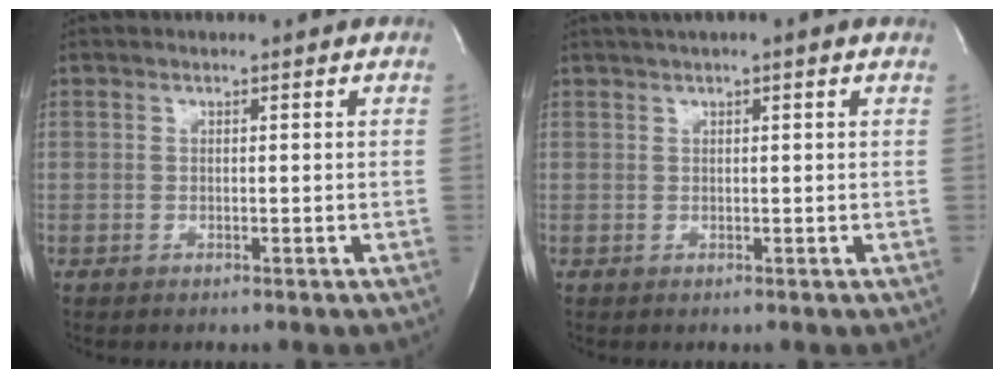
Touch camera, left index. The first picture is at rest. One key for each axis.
{"total": 3.1, "fx": 2.1, "fy": 0.1, "fz": 2.3, "tx": -0.039, "ty": 0.021, "tz": 0.031}